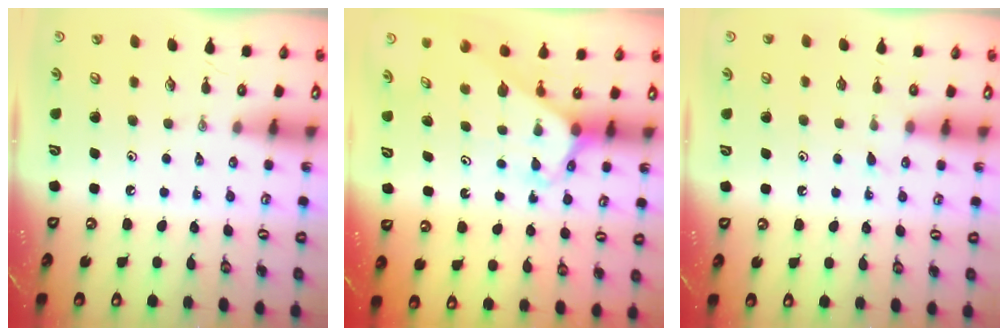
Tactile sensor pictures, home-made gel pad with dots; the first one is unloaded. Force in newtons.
{"total": 2.8, "press": 2.8, "slide": 0.2}
{"total": 5.0, "press": 4.9, "slide": 0.3}